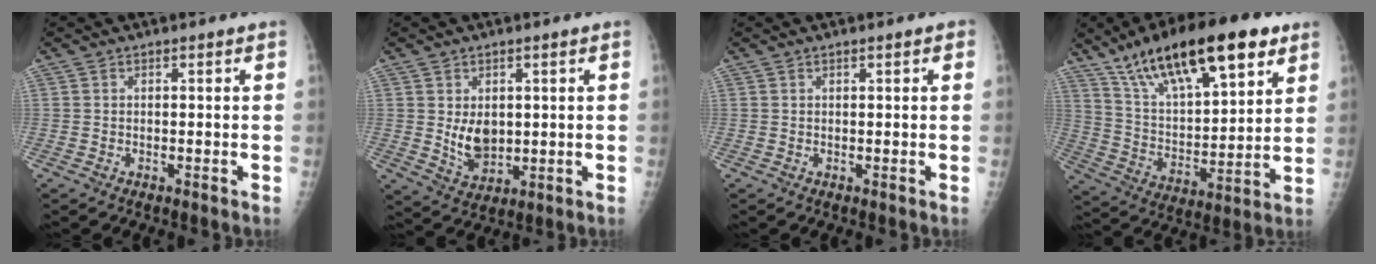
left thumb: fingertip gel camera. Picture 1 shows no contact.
{"total": 6.3, "force": [0.8, 4.4, 4.4], "torque": [-0.054, -0.016, 0.030]}
{"total": 1.1, "force": [0.5, 0.3, 0.9], "torque": [-0.012, 0.002, 0.005]}
{"total": 24.5, "force": [14.6, 8.8, 17.5], "torque": [-0.264, -0.034, 0.254]}